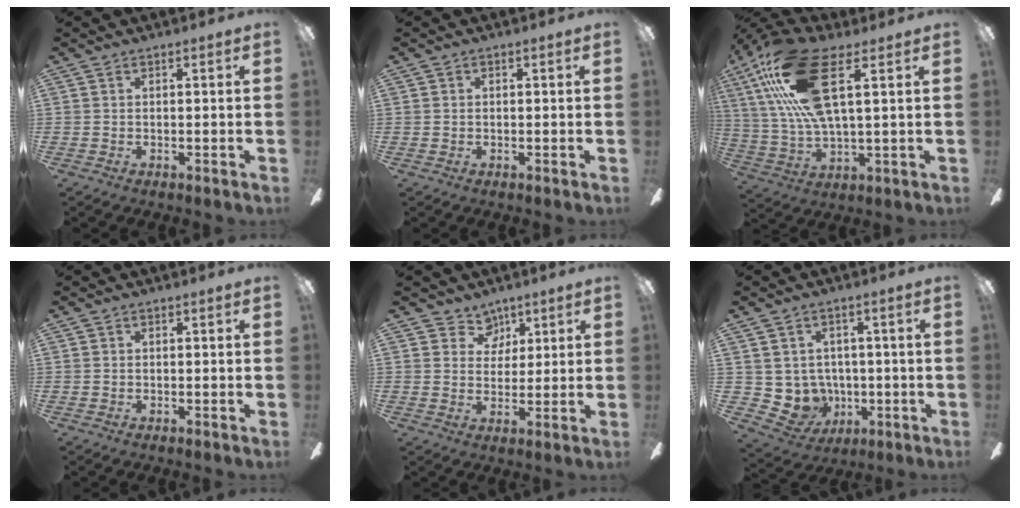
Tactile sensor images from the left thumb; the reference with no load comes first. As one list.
[{"total": 0.0}, {"total": 21.5, "force": [9.4, 8.3, 17.5], "torque": [-0.376, -0.019, 0.158]}, {"total": 0.0}, {"total": 5.9, "force": [3.8, 4.5, 0.5], "torque": [-0.010, -0.018, 0.068]}, {"total": 6.3, "force": [1.1, 6.1, 0.8], "torque": [-0.054, -0.017, 0.029]}]